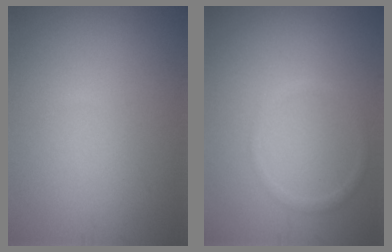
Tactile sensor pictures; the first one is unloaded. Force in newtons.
{"total": 1.0, "press": 1.0, "slide": 0.1}